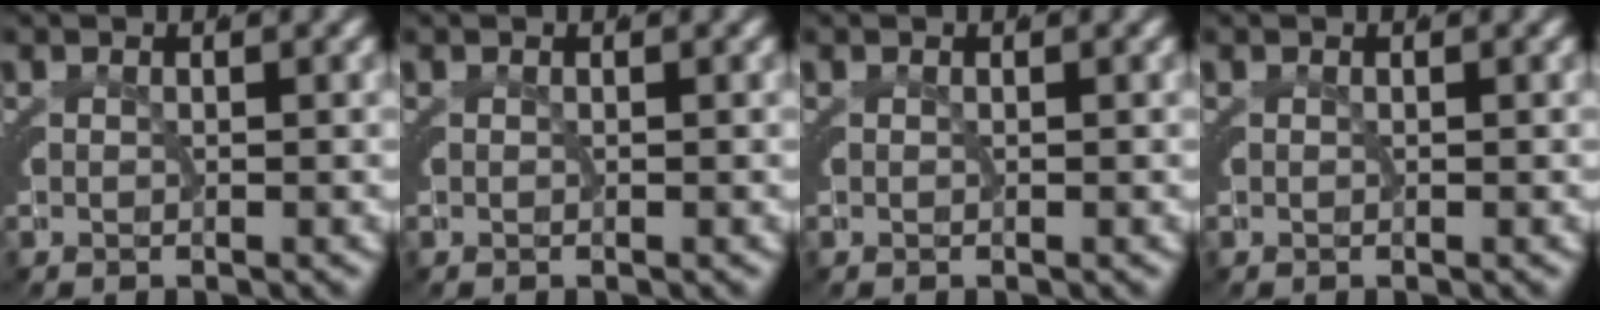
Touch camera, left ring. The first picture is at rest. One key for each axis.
{"total": 0.0}
{"total": 0.0}
{"total": 0.0}